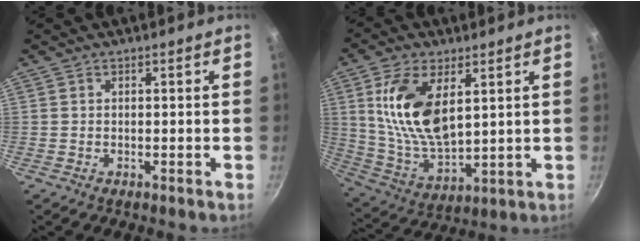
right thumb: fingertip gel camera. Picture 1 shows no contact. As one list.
[{"total": 16.0, "force": [4.8, 8.2, 12.8], "torque": [-0.234, -0.029, 0.104]}]